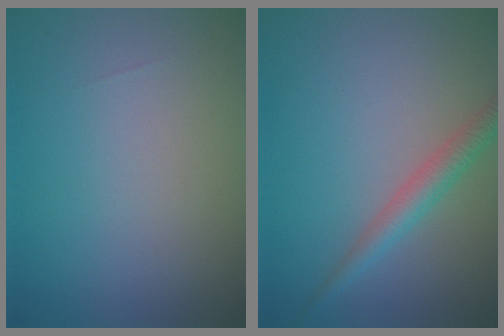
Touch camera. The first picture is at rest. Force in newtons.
{"total": 2.5, "press": 2.5, "slide": 0.1}